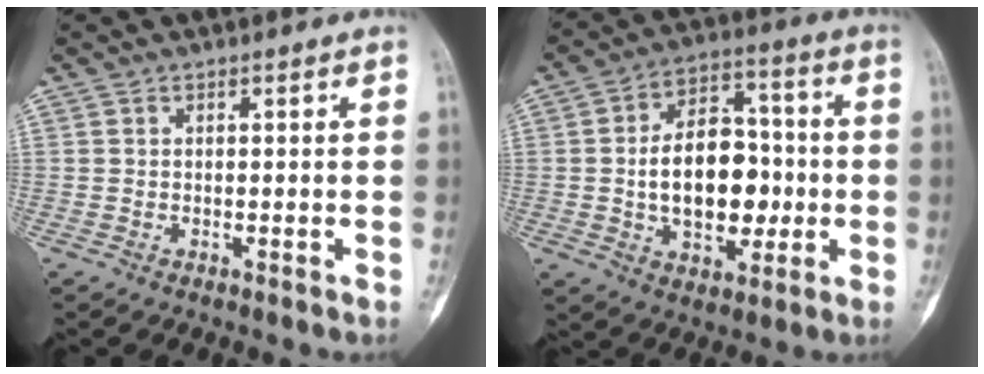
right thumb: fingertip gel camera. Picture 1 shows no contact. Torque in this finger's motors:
{"motor_torque": [0.29, 2.16, 0.27, -0.18, 0.39]}